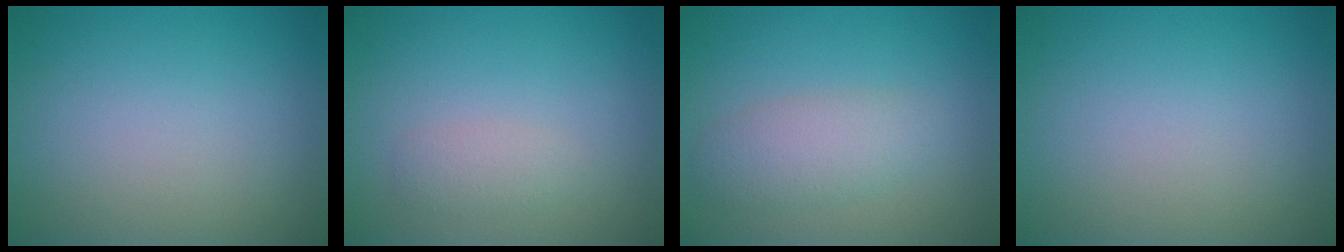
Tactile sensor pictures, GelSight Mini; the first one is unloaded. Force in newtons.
{"total": 1.3, "press": 1.3, "slide": 0.1}
{"total": 3.0, "press": 3.0, "slide": 0.1}
{"total": 0.0}